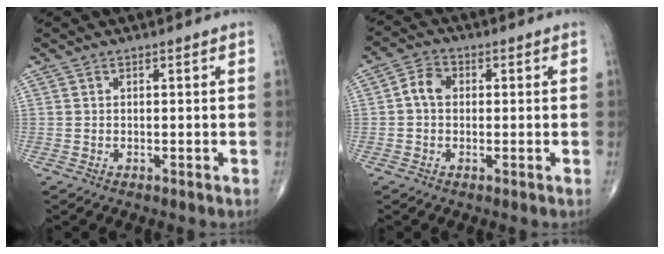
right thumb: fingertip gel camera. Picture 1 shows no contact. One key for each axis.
{"total": 4.3, "fx": 0.1, "fy": 3.4, "fz": 2.7, "tx": -0.042, "ty": 0.015, "tz": -0.006}